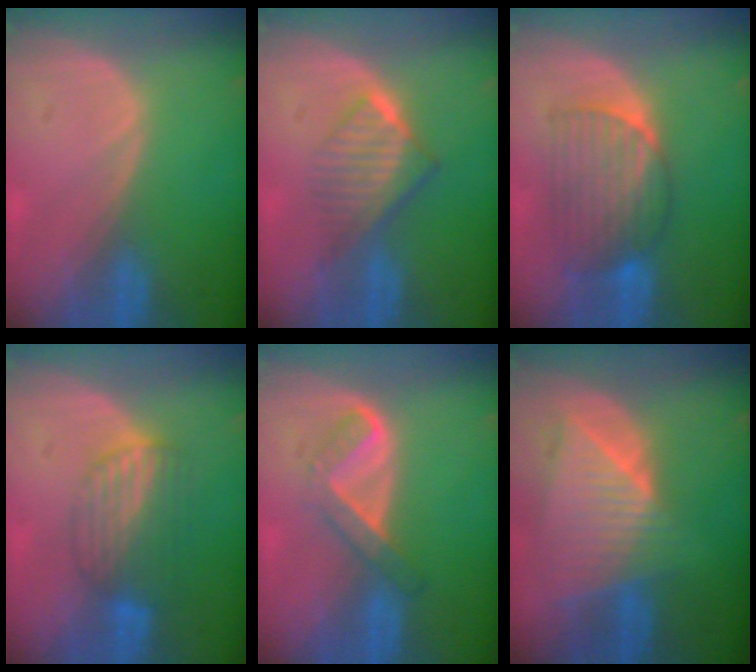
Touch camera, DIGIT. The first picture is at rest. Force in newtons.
{"total": 6.5, "press": 5.5, "slide": 3.5}
{"total": 7.1, "press": 7.1, "slide": 0.3}
{"total": 6.8, "press": 6.1, "slide": 3.1}
{"total": 5.2, "press": 4.4, "slide": 2.9}
{"total": 9.0, "press": 8.0, "slide": 4.1}